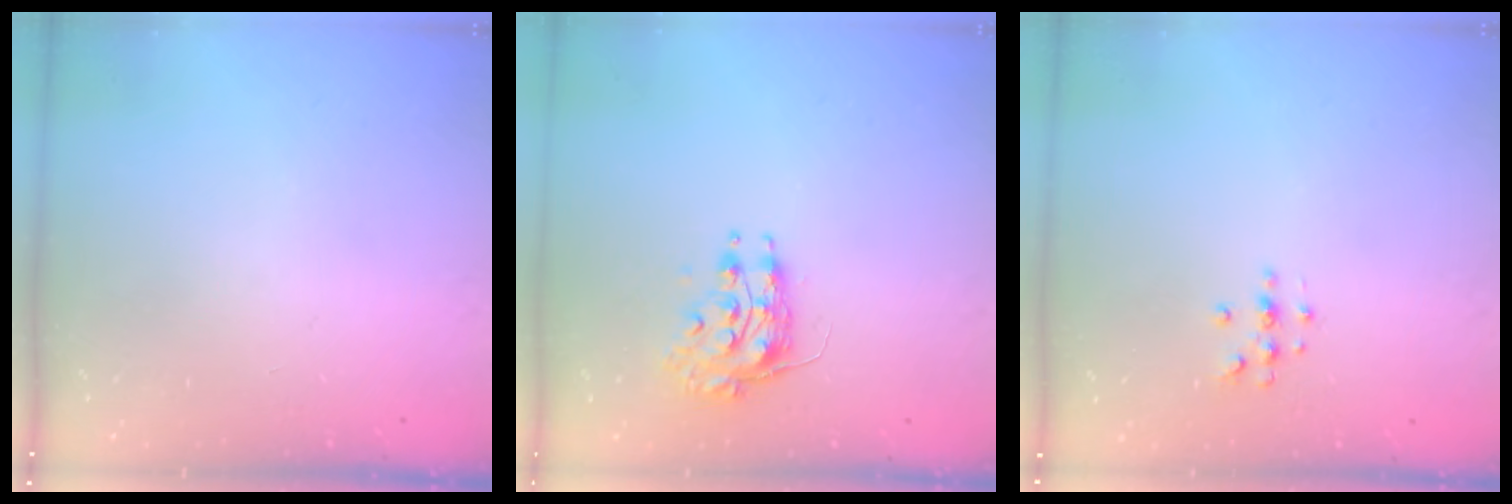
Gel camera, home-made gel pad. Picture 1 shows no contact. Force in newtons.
{"total": 8.3, "press": 8.3, "slide": 0.2}
{"total": 4.9, "press": 4.9, "slide": 0.5}